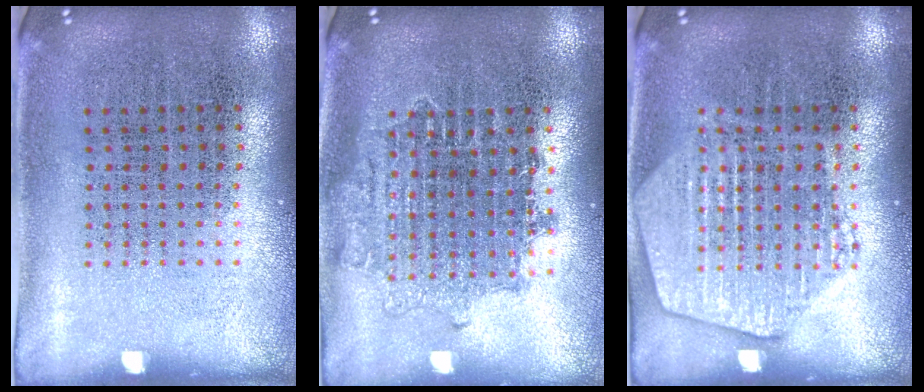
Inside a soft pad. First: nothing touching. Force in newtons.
{"total": 1.5, "press": 1.2, "slide": 0.8}
{"total": 2.8, "press": 2.7, "slide": 0.4}